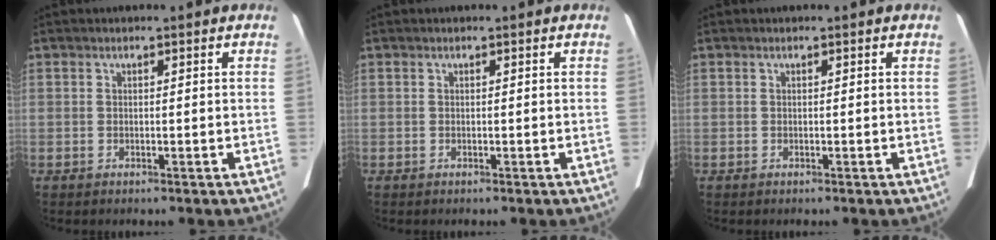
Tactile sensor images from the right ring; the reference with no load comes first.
{"total": 0.0}
{"total": 0.0}